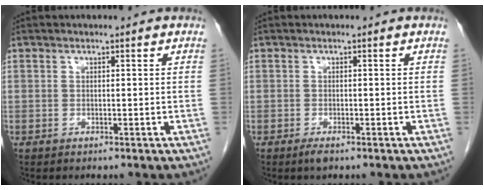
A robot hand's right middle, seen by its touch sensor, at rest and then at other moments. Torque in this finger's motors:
{"motor_torque": [0.26, 0.00, 0.01, -0.01]}